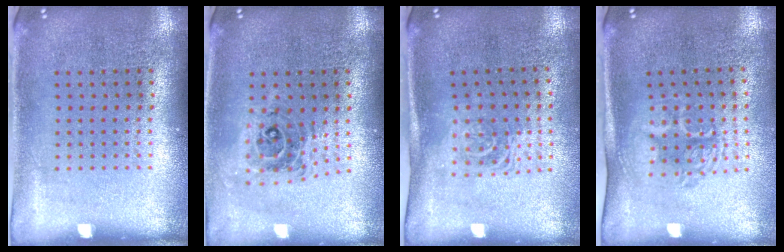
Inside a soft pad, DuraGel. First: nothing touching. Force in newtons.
{"total": 0.7, "press": 0.7, "slide": 0.2}
{"total": 1.6, "press": 1.2, "slide": 1.0}
{"total": 1.7, "press": 1.4, "slide": 1.1}